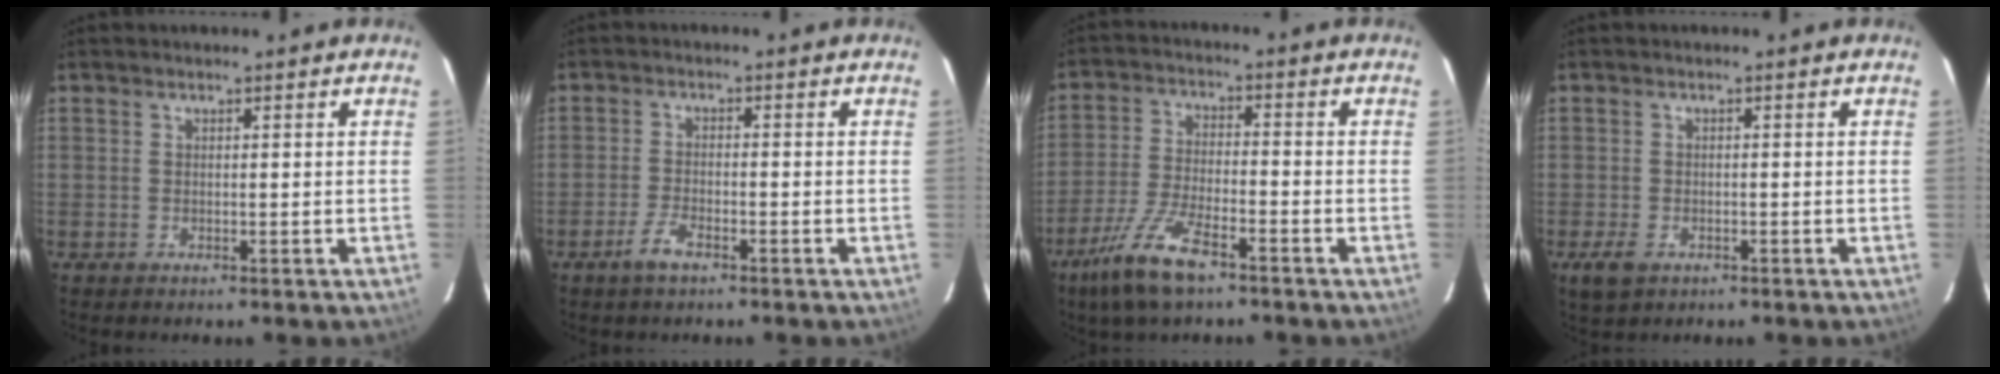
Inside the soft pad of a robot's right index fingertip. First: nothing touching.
{"total": 3.8, "force": [-2.6, 1.2, 2.4], "torque": [-0.063, -0.002, -0.052]}
{"total": 11.1, "force": [-7.4, 3.1, 7.7], "torque": [-0.174, -0.014, -0.141]}
{"total": 3.8, "force": [-1.9, 2.7, 2.0], "torque": [-0.043, -0.006, -0.029]}